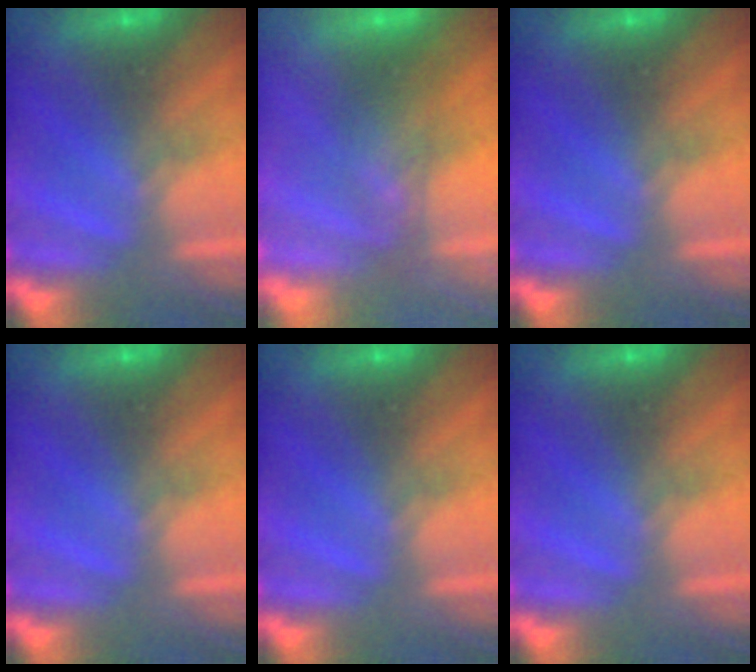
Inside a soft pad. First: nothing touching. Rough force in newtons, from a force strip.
{"total": 2.5}
{"total": 0.0}
{"total": 0.0}
{"total": 0.0}
{"total": 0.0}